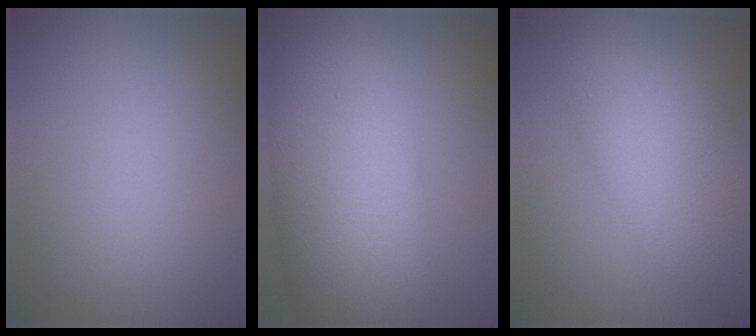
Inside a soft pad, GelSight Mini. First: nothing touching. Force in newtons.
{"total": 10.4, "press": 10.4, "slide": 0.2}
{"total": 8.6, "press": 8.6, "slide": 0.3}